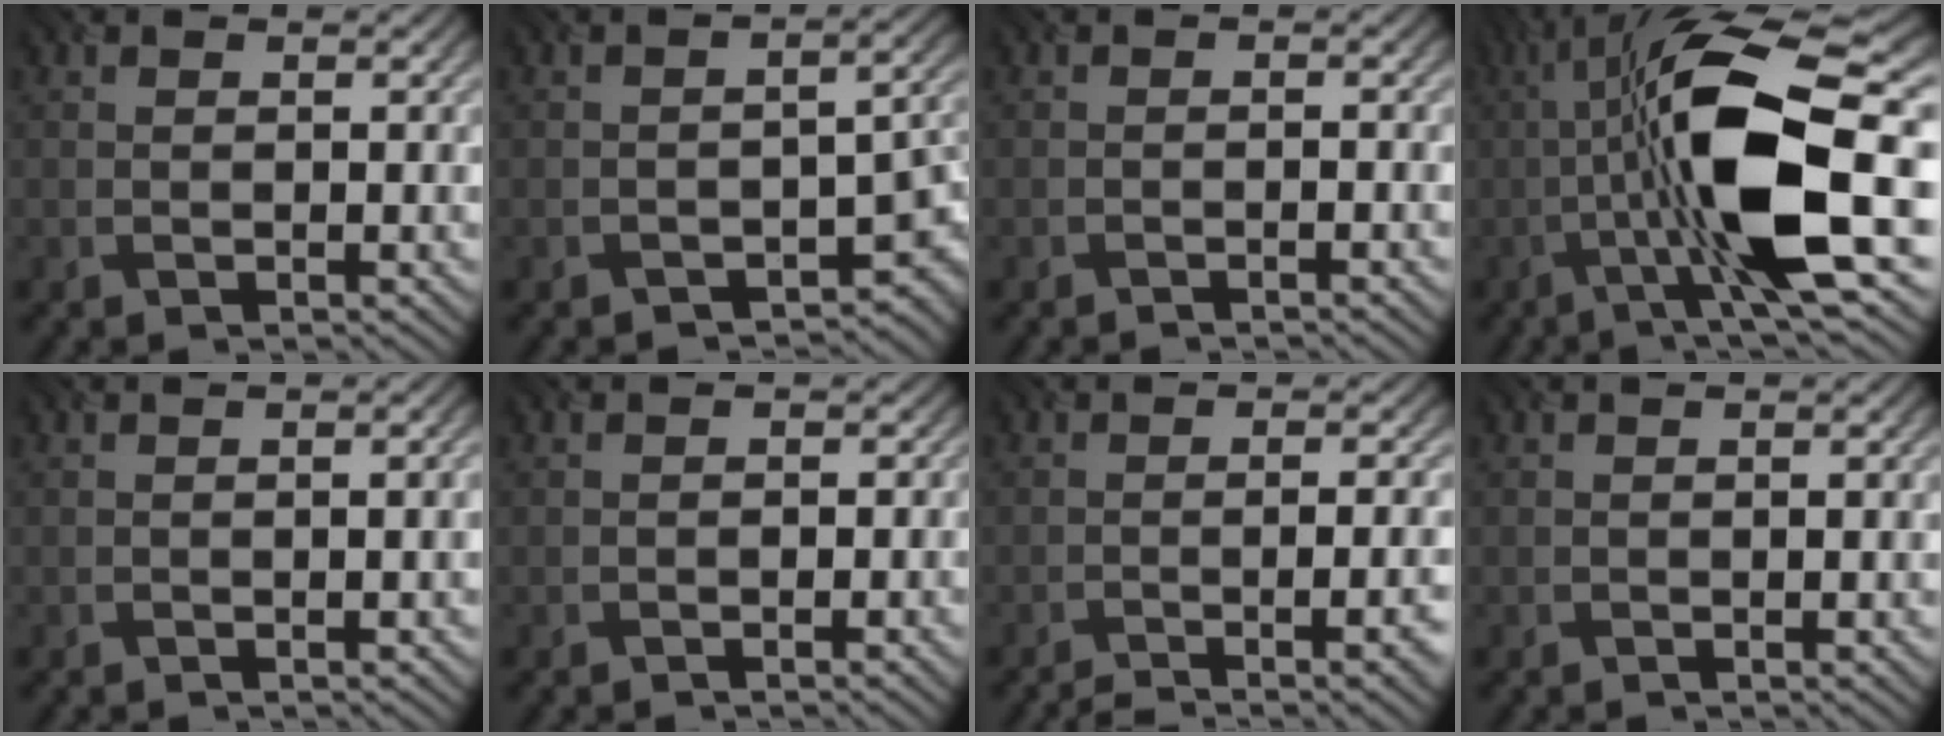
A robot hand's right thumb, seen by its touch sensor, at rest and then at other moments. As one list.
[{"total": 6.0, "force": [-3.2, 2.9, 4.1], "torque": [-0.043, -0.011, -0.046]}, {"total": 1.0, "force": [-0.9, 0.0, 0.5], "torque": [-0.006, 0.002, -0.018]}, {"total": 16.3, "force": [-2.2, 3.9, 15.6], "torque": [-0.278, 0.024, -0.046]}, {"total": 1.2, "force": [-0.6, 0.2, 1.0], "torque": [-0.014, 0.003, -0.010]}, {"total": 0.9, "force": [-0.8, 0.4, 0.2], "torque": [-0.001, 0.000, -0.013]}, {"total": 7.6, "force": [-4.2, 1.6, 6.1], "torque": [-0.084, 0.002, -0.067]}, {"total": 0.6, "force": [-0.4, 0.1, 0.5], "torque": [-0.007, 0.002, -0.007]}]